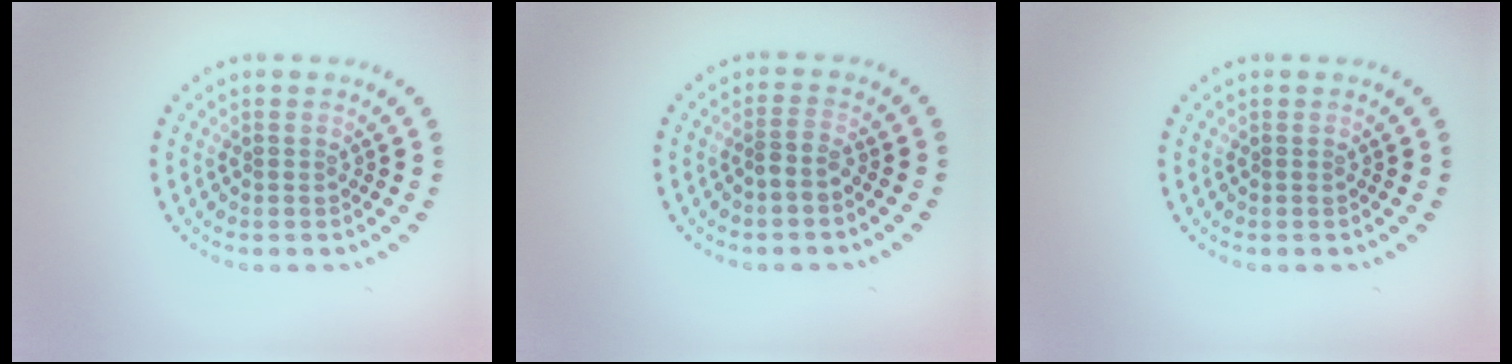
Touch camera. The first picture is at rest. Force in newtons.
{"total": 1.5, "press": 1.2, "slide": 0.9}
{"total": 0.0}